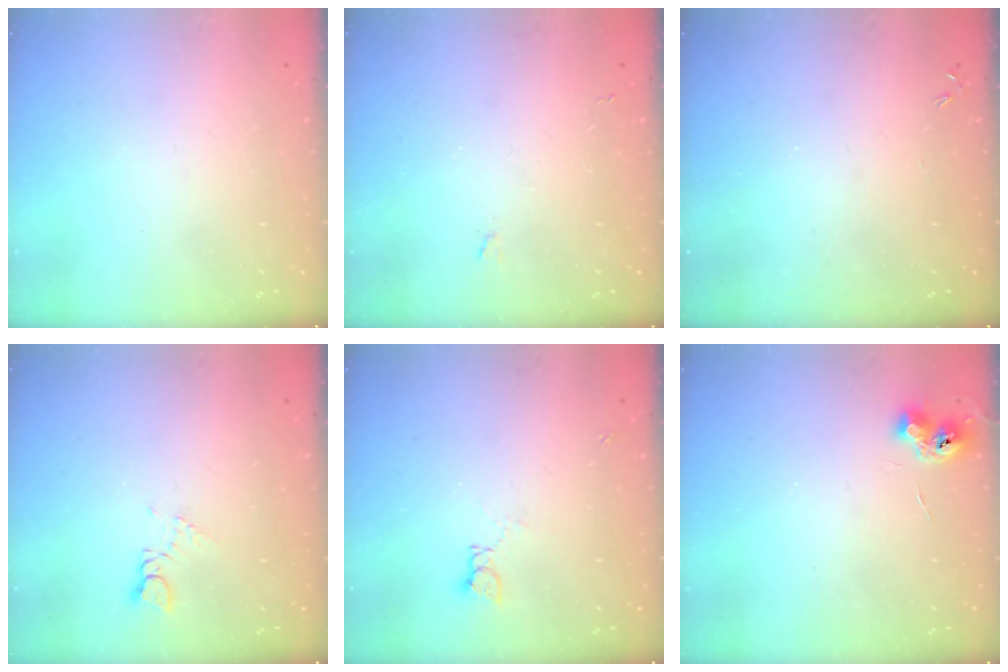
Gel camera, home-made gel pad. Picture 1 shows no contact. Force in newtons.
{"total": 3.8, "press": 3.8, "slide": 0.6}
{"total": 0.0}
{"total": 1.7, "press": 1.6, "slide": 0.3}
{"total": 2.2, "press": 2.2, "slide": 0.3}
{"total": 6.9, "press": 6.9, "slide": 0.7}